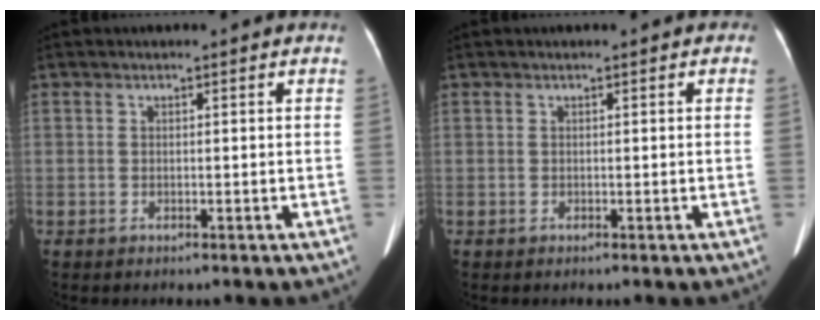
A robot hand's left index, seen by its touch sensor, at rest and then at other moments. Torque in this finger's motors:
{"motor_torque": [0.53, -0.53, 0.17, 0.04]}